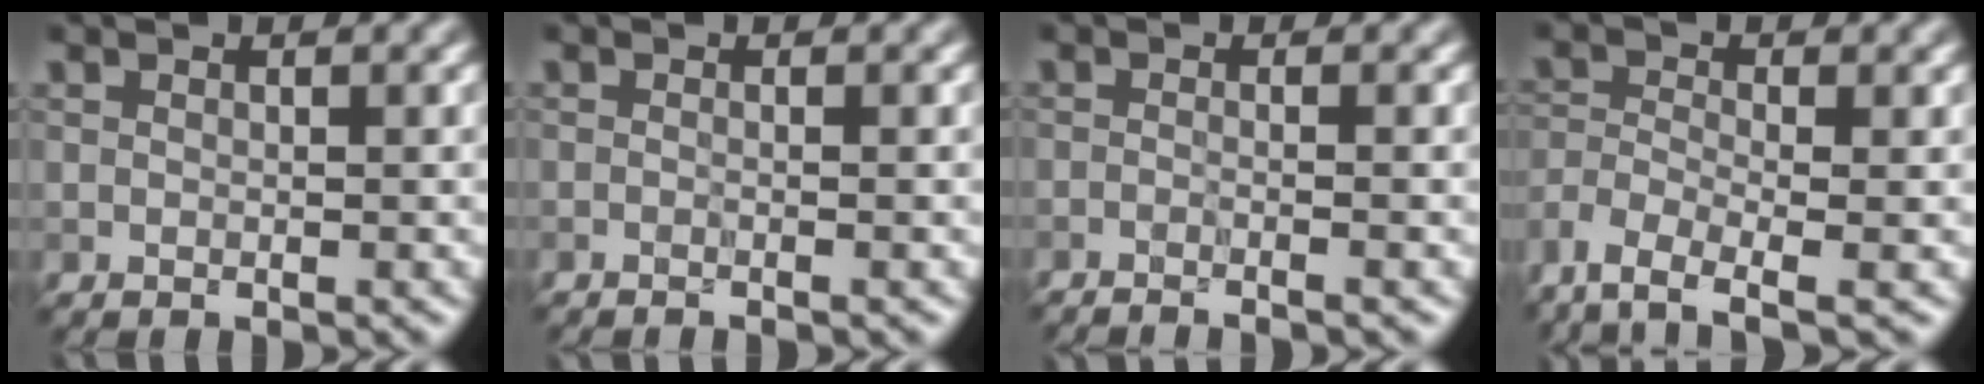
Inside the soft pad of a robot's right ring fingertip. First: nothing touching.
{"total": 1.2, "force": [-0.4, 0.5, 1.0], "torque": [0.001, -0.008, -0.018]}
{"total": 2.6, "force": [-1.5, 0.7, 2.0], "torque": [-0.011, -0.001, -0.035]}
{"total": 4.8, "force": [-3.7, 1.3, 2.9], "torque": [-0.062, -0.008, -0.082]}